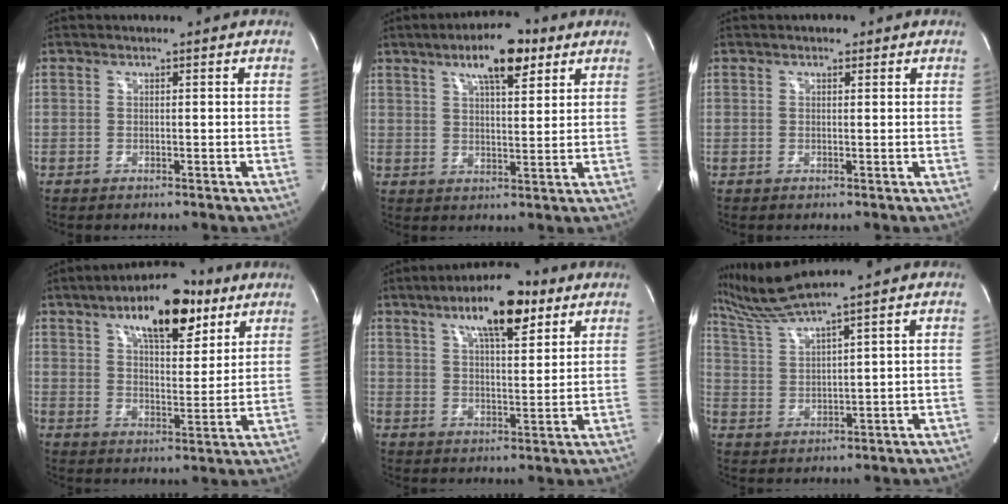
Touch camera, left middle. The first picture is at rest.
{"total": 9.5, "force": [5.6, 2.7, 7.2], "torque": [-0.122, 0.012, 0.089]}
{"total": 1.1, "force": [0.7, 0.7, 0.5], "torque": [-0.010, 0.005, 0.008]}
{"total": 14.2, "force": [8.3, 5.2, 10.3], "torque": [-0.158, 0.014, 0.132]}
{"total": 11.7, "force": [6.7, 3.2, 9.0], "torque": [-0.149, 0.013, 0.107]}
{"total": 6.3, "force": [5.5, -2.2, 2.1], "torque": [-0.060, -0.002, 0.120]}